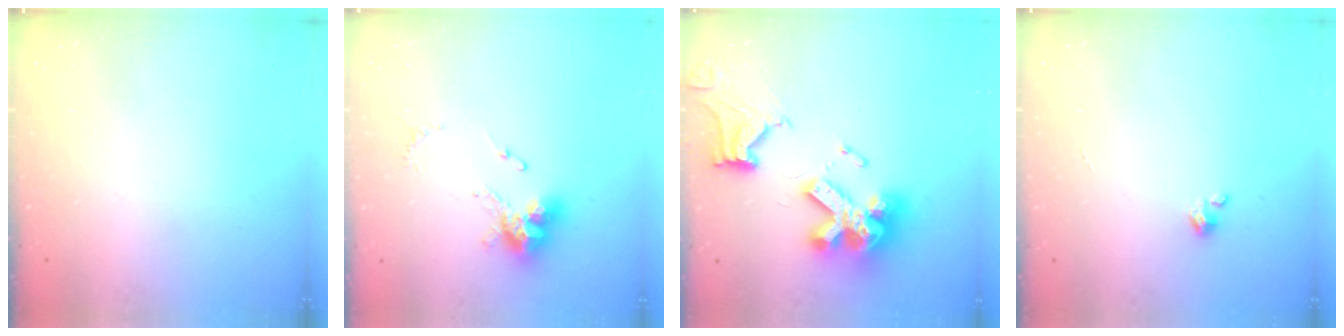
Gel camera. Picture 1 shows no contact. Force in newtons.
{"total": 12.6, "press": 12.5, "slide": 1.4}
{"total": 20.1, "press": 20.0, "slide": 2.1}
{"total": 2.0, "press": 1.9, "slide": 0.3}